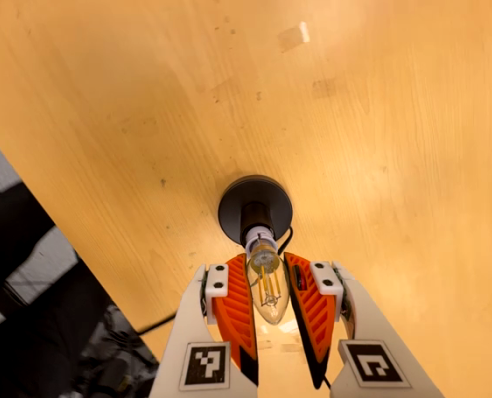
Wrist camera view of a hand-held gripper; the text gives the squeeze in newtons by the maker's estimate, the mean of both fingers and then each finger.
{"total": 11.4, "left": 11.4, "right": 11.5}